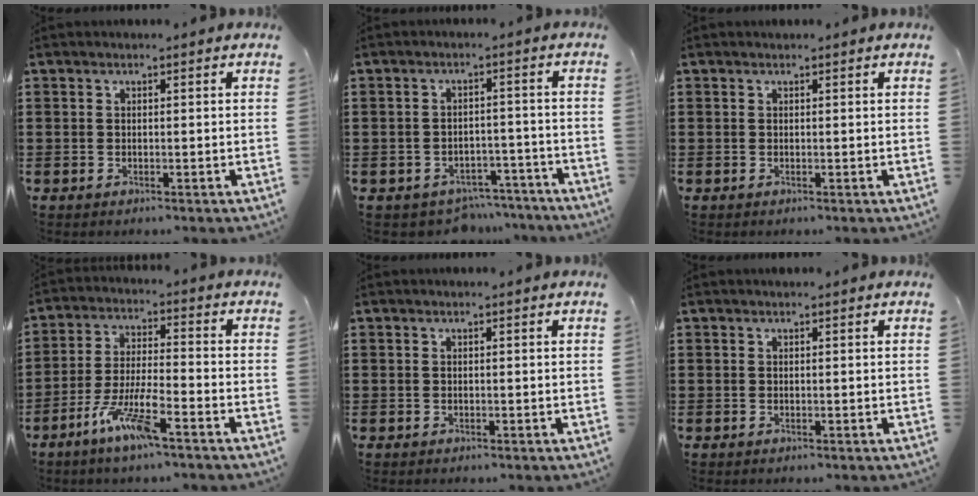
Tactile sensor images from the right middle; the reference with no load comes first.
{"total": 3.9, "force": [-3.8, 1.0, 0.1], "torque": [-0.008, 0.005, -0.080]}
{"total": 0.0}
{"total": 7.9, "force": [-5.2, 1.1, 5.8], "torque": [-0.123, -0.005, -0.098]}
{"total": 0.0}
{"total": 0.0}